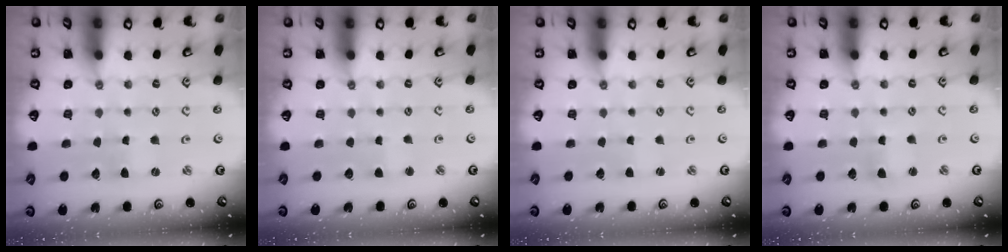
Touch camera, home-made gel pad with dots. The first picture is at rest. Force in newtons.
{"total": 2.0, "press": 2.0, "slide": 0.3}
{"total": 1.1, "press": 1.1, "slide": 0.2}
{"total": 2.4, "press": 2.3, "slide": 0.4}